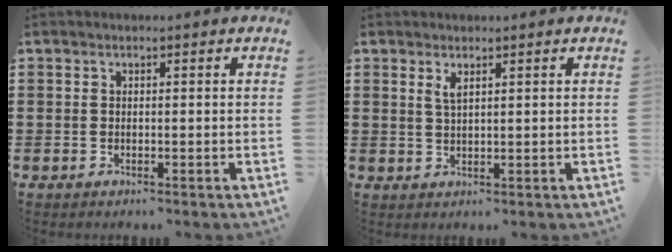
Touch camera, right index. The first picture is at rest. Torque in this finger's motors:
{"motor_torque": [0.28, -0.13, 0.08, 0.04]}